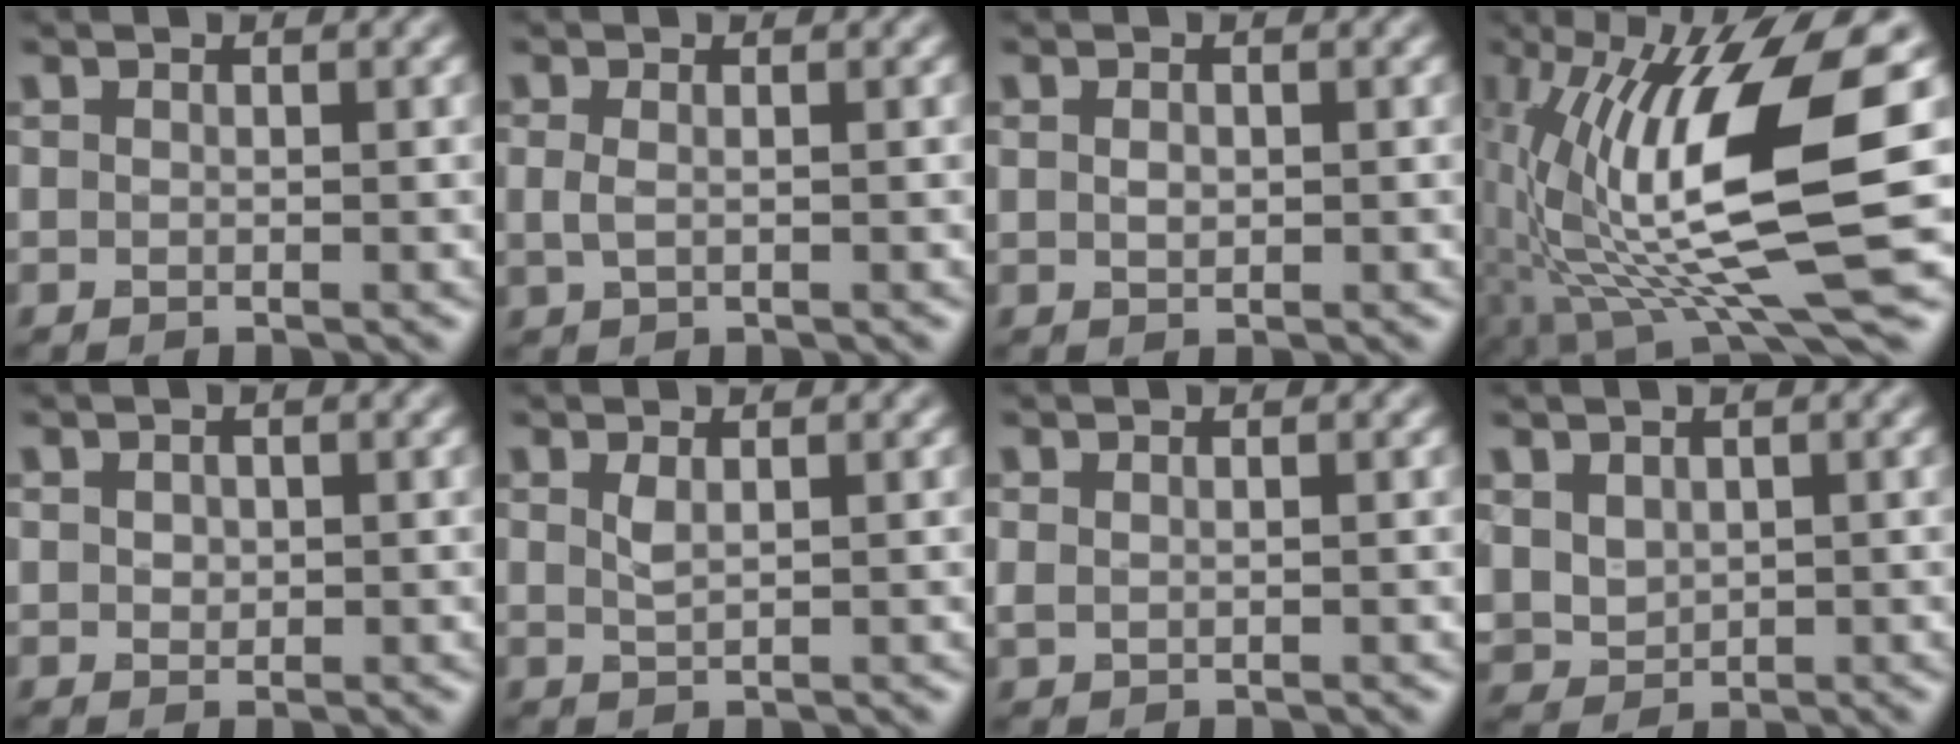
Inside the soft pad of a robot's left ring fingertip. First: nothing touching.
{"total": 1.1, "force": [0.1, 0.6, 1.0], "torque": [-0.025, -0.002, 0.003]}
{"total": 1.0, "force": [0.1, 0.7, 0.8], "torque": [-0.017, -0.001, 0.005]}
{"total": 12.9, "force": [-0.5, 2.9, 12.6], "torque": [-0.236, -0.004, -0.009]}
{"total": 1.0, "force": [0.3, 0.8, 0.4], "torque": [-0.009, -0.002, 0.008]}
{"total": 1.1, "force": [0.5, 0.3, 0.9], "torque": [-0.022, -0.001, 0.013]}
{"total": 0.7, "force": [0.3, 0.3, 0.5], "torque": [-0.014, -0.002, 0.010]}
{"total": 2.8, "force": [1.1, 2.2, 1.3], "torque": [-0.036, -0.007, 0.028]}